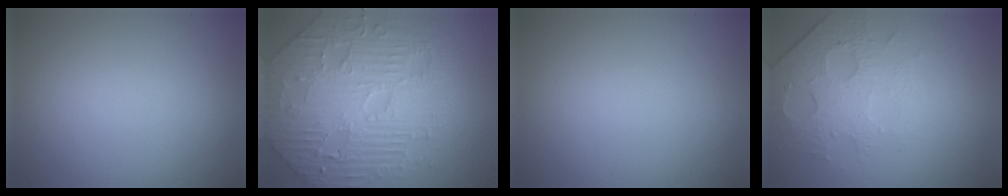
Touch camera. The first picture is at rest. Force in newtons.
{"total": 6.9, "press": 5.9, "slide": 3.5}
{"total": 0.0}
{"total": 4.8, "press": 3.2, "slide": 3.6}